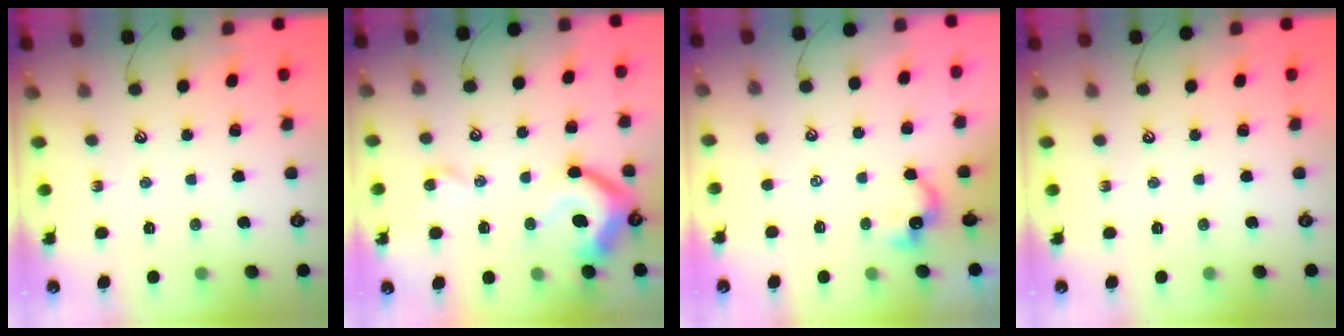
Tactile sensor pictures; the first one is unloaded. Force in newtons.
{"total": 12.3, "press": 12.2, "slide": 1.3}
{"total": 1.9, "press": 1.9, "slide": 0.4}
{"total": 0.0}